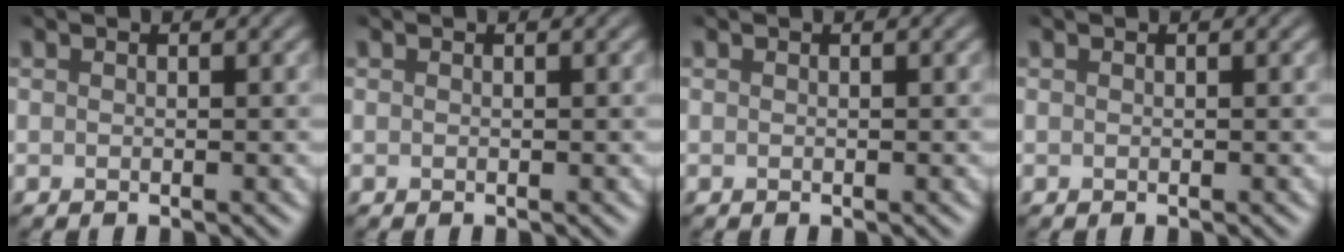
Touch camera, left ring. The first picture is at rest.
{"total": 0.0}
{"total": 0.0}
{"total": 0.0}